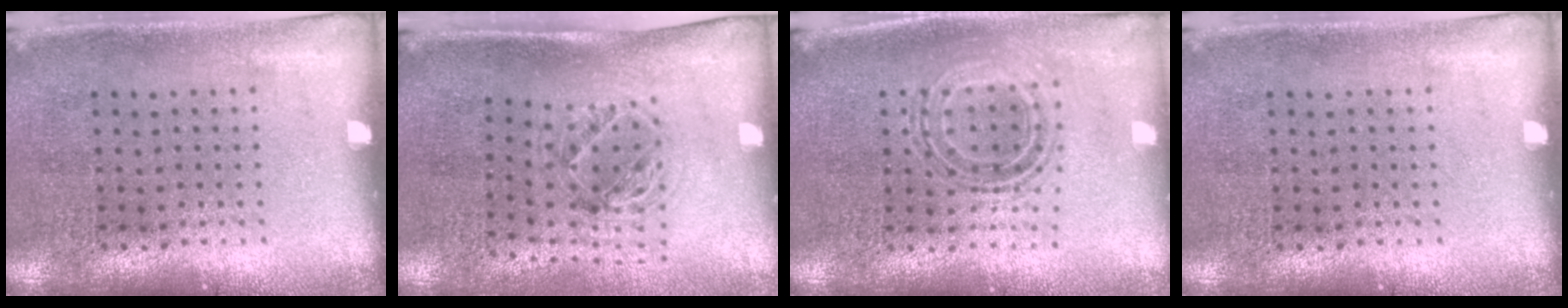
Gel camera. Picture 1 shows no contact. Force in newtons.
{"total": 1.1, "press": 1.1, "slide": 0.4}
{"total": 0.8, "press": 0.8, "slide": 0.3}
{"total": 0.0}